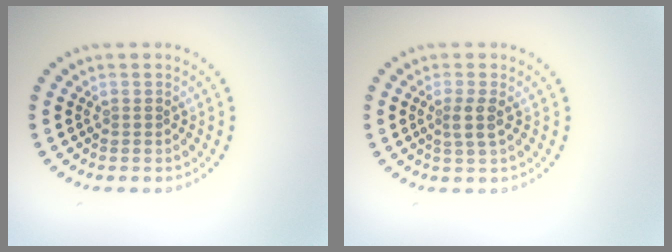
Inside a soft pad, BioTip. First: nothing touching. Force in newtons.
{"total": 1.7, "press": 1.4, "slide": 0.9}